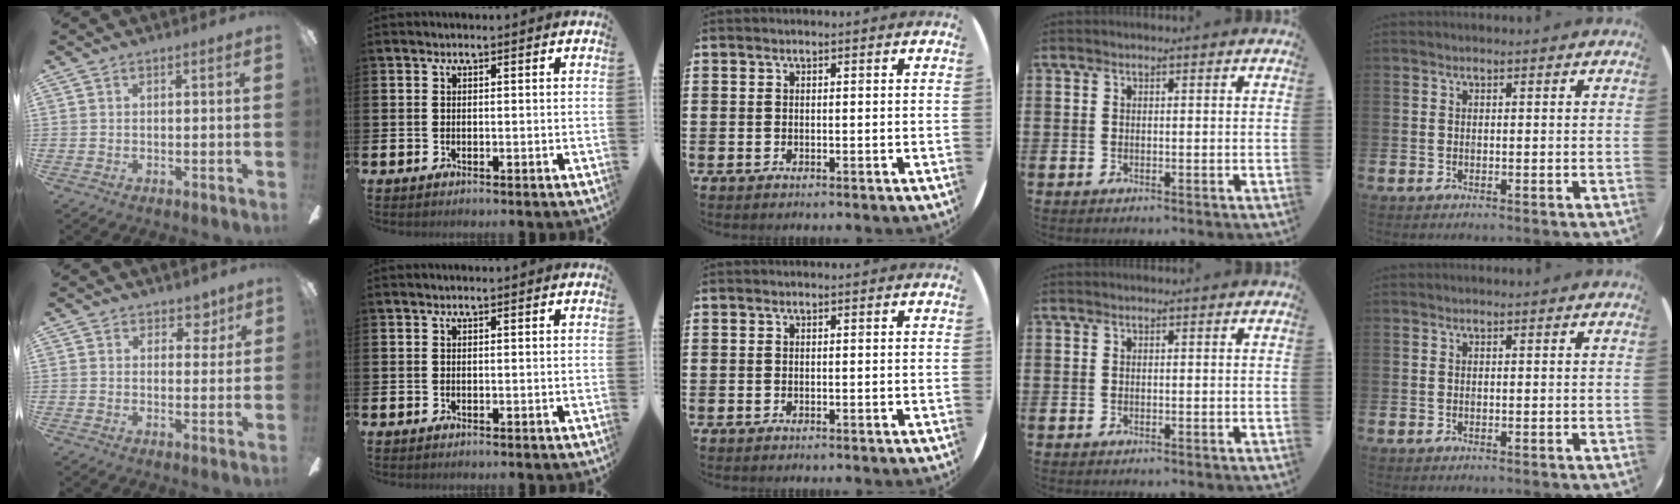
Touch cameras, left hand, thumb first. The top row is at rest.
{"thumb": {"total": 4.7, "force": [3.2, 3.0, 1.7], "torque": [-0.011, -0.010, 0.054]}}